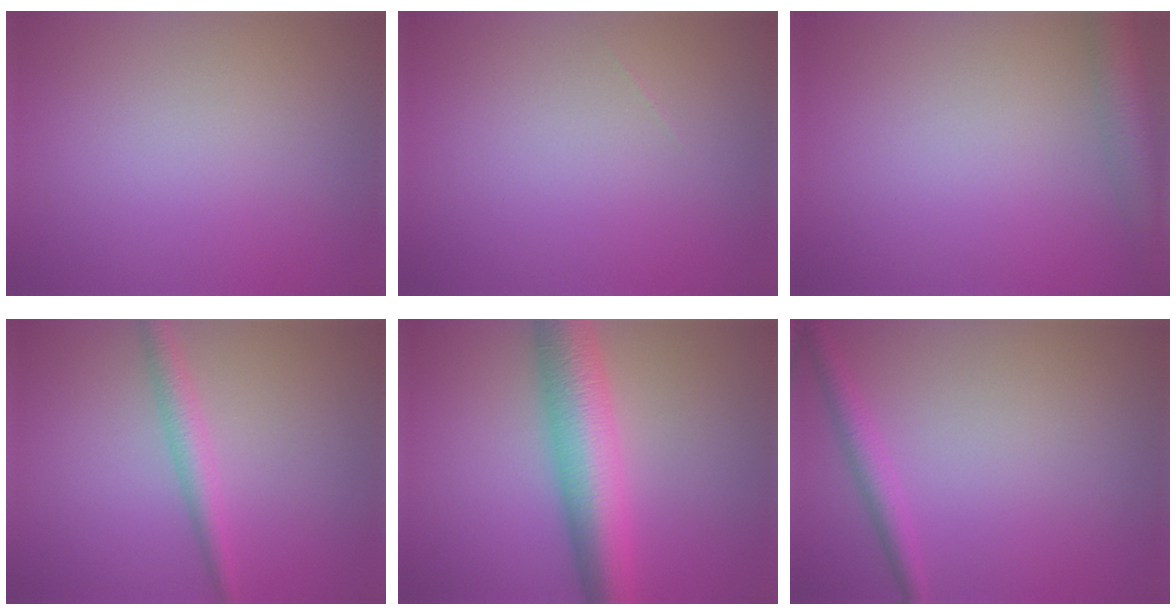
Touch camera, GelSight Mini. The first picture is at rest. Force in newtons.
{"total": 0.0}
{"total": 4.4, "press": 4.4, "slide": 0.2}
{"total": 2.4, "press": 2.4, "slide": 0.0}
{"total": 7.9, "press": 7.9, "slide": 0.1}
{"total": 2.0, "press": 2.0, "slide": 0.1}